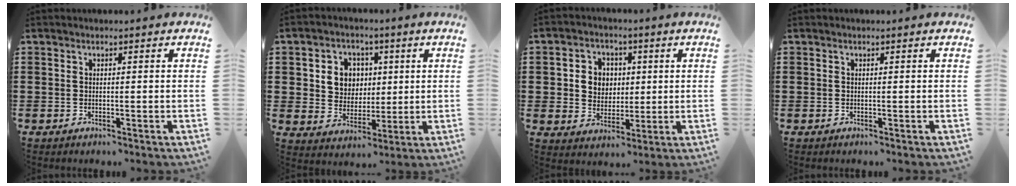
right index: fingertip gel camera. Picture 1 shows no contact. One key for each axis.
{"total": 6.3, "fx": 1.3, "fy": 5.8, "fz": 2.0, "tx": -0.060, "ty": 0.017, "tz": 0.021}
{"total": 5.7, "fx": 0.7, "fy": 5.3, "fz": 1.9, "tx": -0.052, "ty": 0.017, "tz": 0.010}
{"total": 0.0}